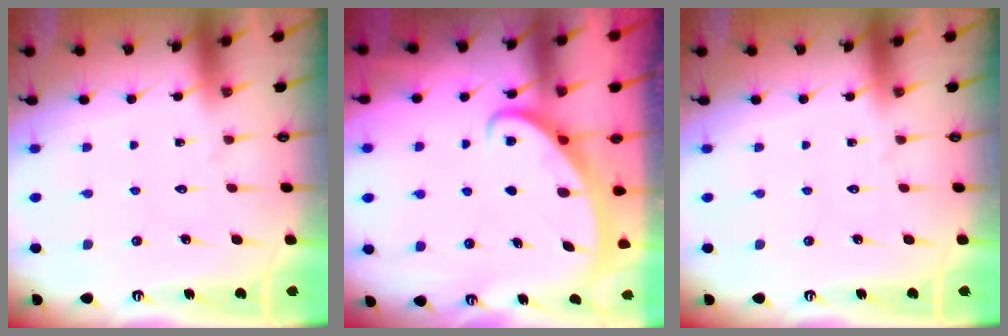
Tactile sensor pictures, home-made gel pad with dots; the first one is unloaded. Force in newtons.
{"total": 2.6, "press": 2.6, "slide": 0.4}
{"total": 0.0}